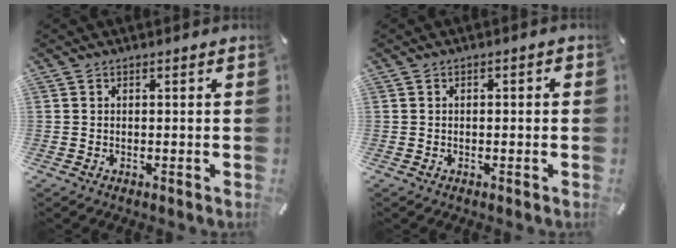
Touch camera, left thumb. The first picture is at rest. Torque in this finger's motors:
{"motor_torque": [-0.18, -0.24, -0.05, 0.00, -0.01]}